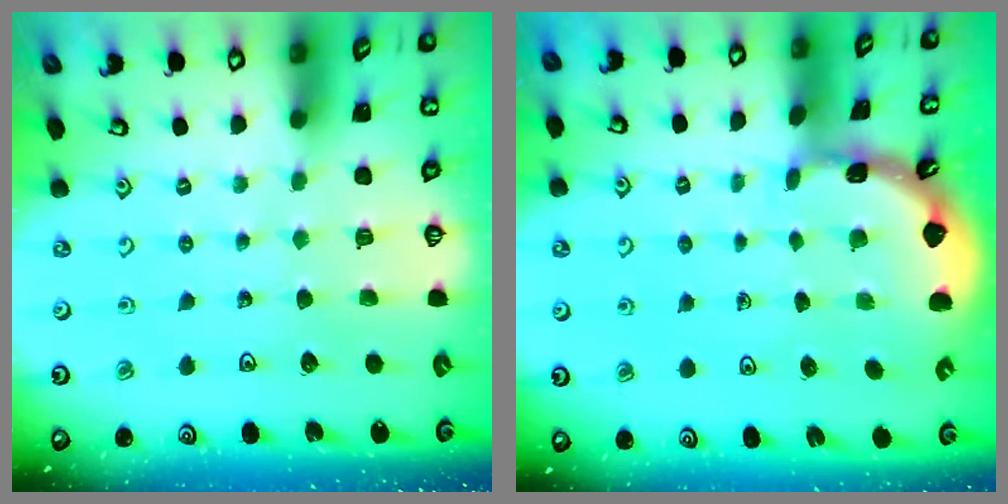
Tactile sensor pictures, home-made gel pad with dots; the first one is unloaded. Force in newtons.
{"total": 1.8, "press": 1.8, "slide": 0.1}